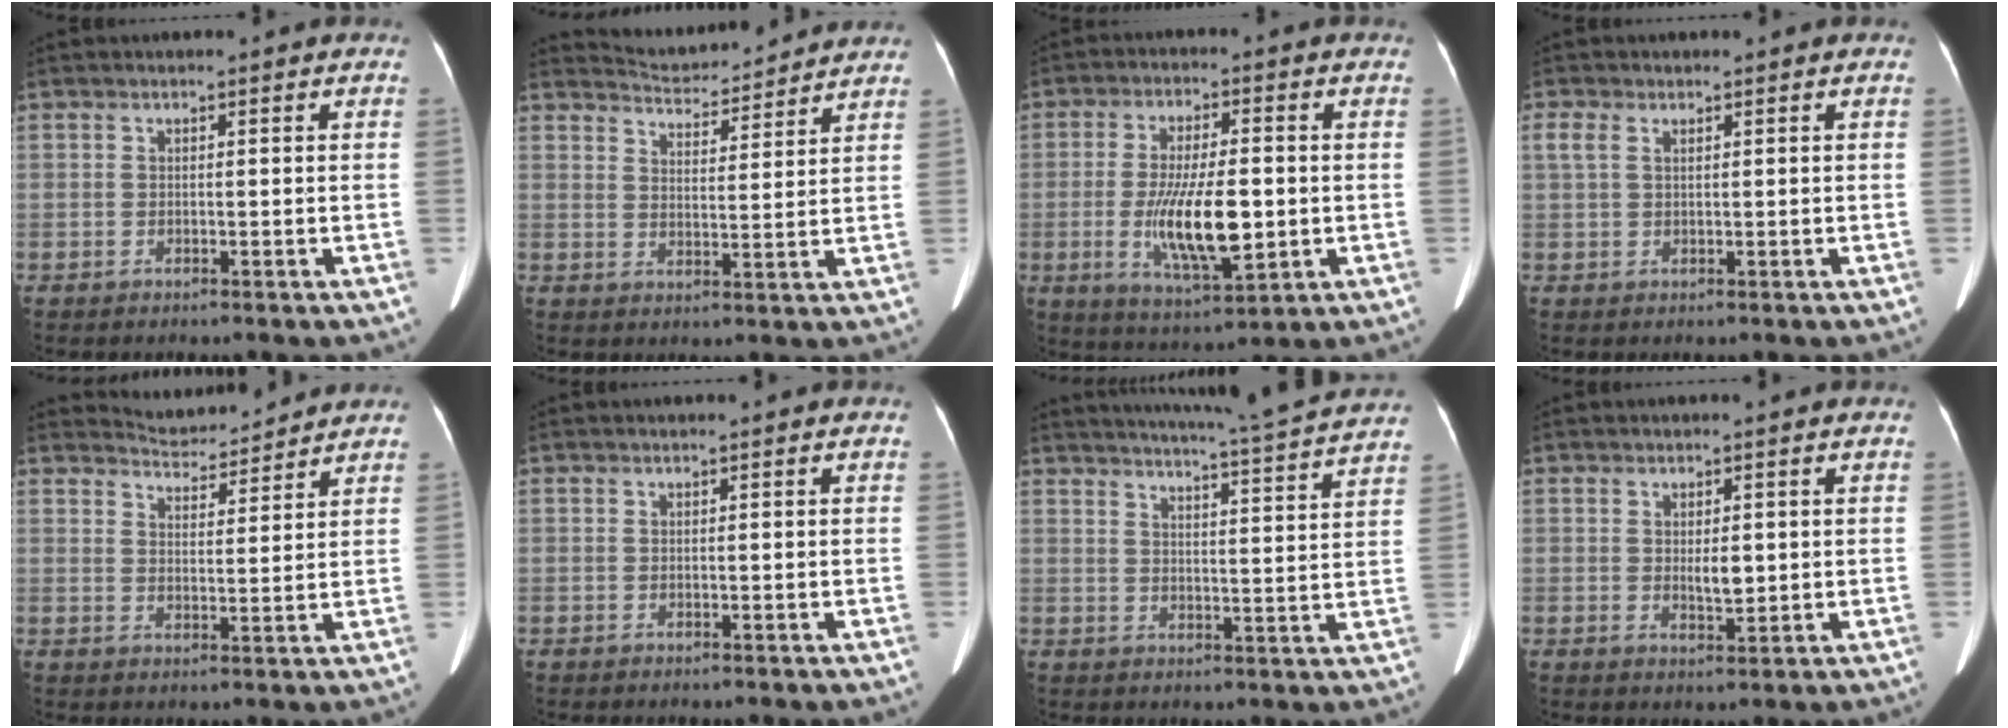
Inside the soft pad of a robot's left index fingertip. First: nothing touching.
{"total": 8.9, "force": [8.8, 0.8, 0.8], "torque": [-0.022, 0.014, 0.130]}
{"total": 11.5, "force": [-1.7, 2.9, 11.0], "torque": [-0.208, -0.015, -0.024]}
{"total": 2.0, "force": [0.9, 1.1, 1.4], "torque": [-0.043, 0.021, 0.025]}
{"total": 6.2, "force": [6.2, 0.5, -0.1], "torque": [-0.008, 0.009, 0.097]}
{"total": 0.0}
{"total": 17.3, "force": [16.1, -1.3, 6.2], "torque": [-0.110, -0.034, 0.199]}
{"total": 2.3, "force": [0.3, 0.8, 2.1], "torque": [-0.034, -0.005, 0.006]}